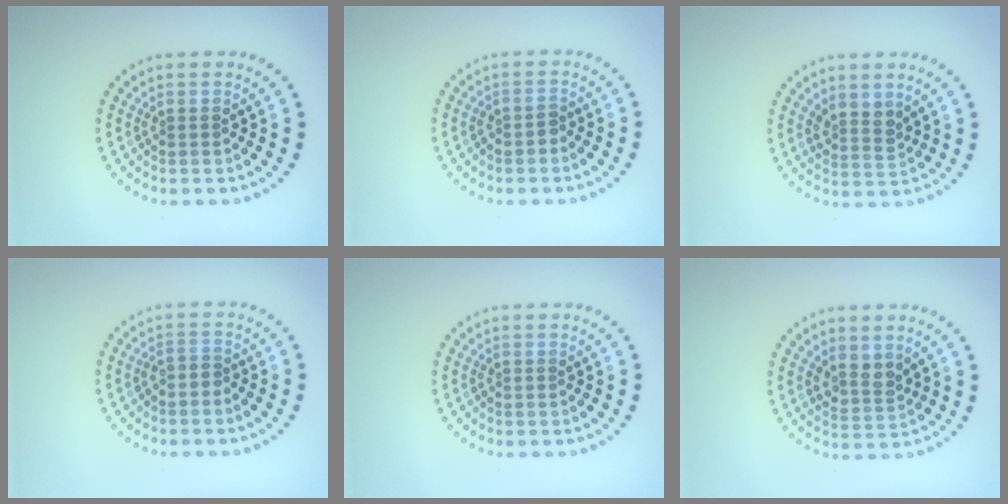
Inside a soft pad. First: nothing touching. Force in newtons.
{"total": 1.1, "press": 1.0, "slide": 0.4}
{"total": 2.1, "press": 1.7, "slide": 1.4}
{"total": 1.0, "press": 0.6, "slide": 0.8}
{"total": 0.0}
{"total": 2.1, "press": 1.8, "slide": 1.2}